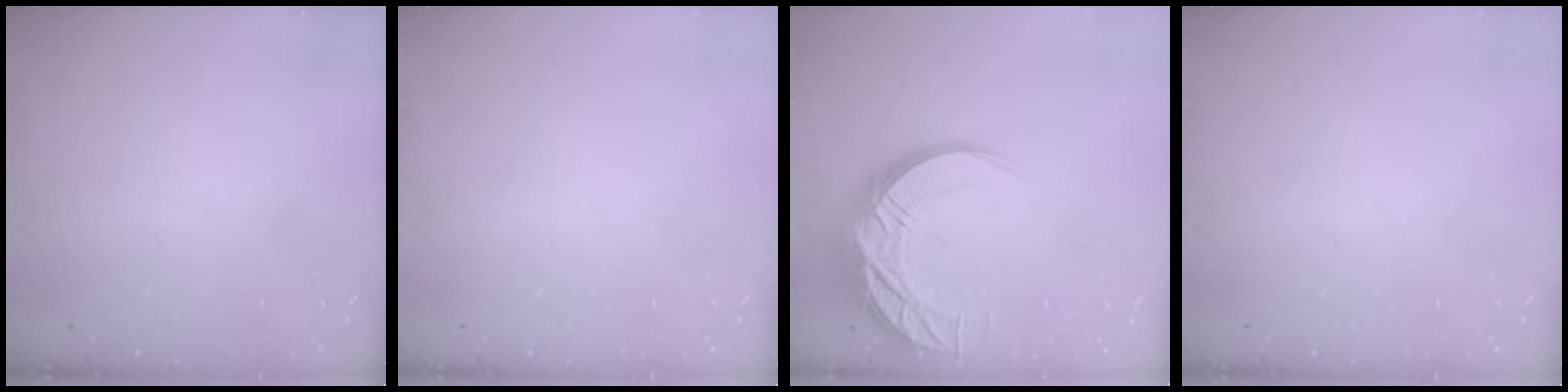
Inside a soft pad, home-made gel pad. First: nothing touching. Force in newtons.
{"total": 0.0}
{"total": 15.9, "press": 15.9, "slide": 1.2}
{"total": 0.0}